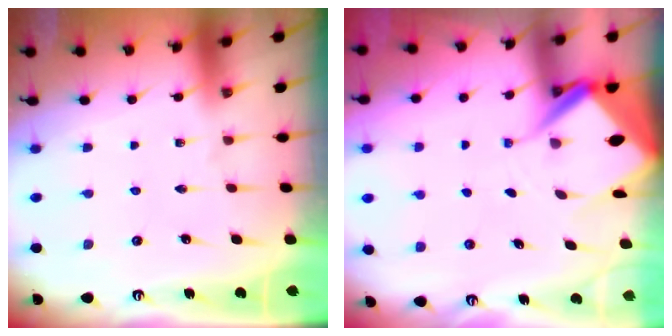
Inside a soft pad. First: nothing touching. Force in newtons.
{"total": 6.2, "press": 6.2, "slide": 0.5}